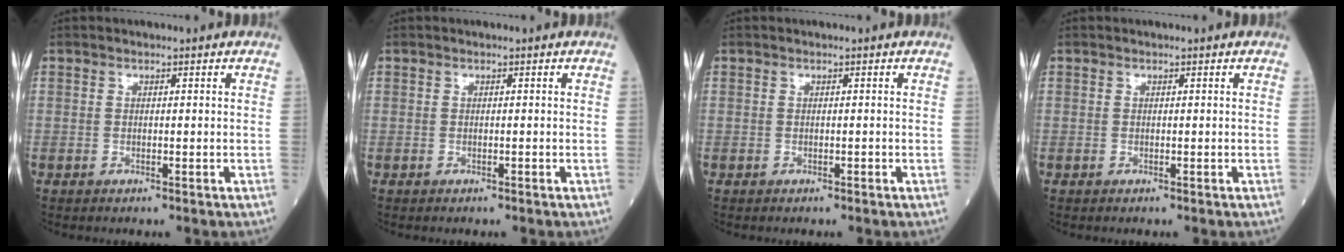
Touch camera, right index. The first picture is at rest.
{"total": 0.0}
{"total": 0.0}
{"total": 0.0}